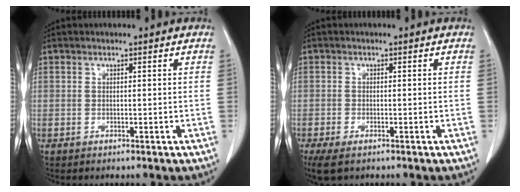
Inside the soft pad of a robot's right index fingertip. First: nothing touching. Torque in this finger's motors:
{"motor_torque": [0.38, -0.34, 0.18, 0.05]}